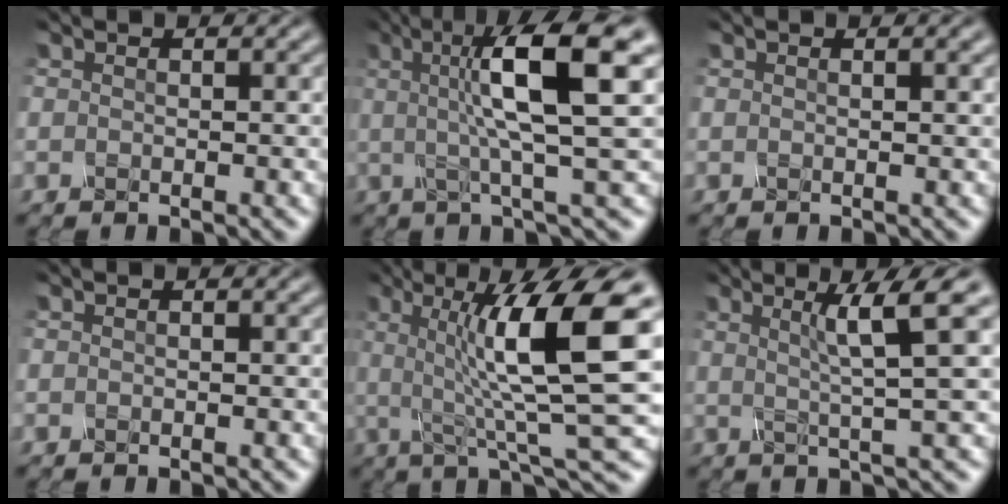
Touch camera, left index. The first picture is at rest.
{"total": 9.6, "force": [2.1, 1.8, 9.2], "torque": [-0.122, 0.009, 0.031]}
{"total": 1.3, "force": [0.6, 0.4, 1.1], "torque": [-0.011, 0.005, 0.003]}
{"total": 0.0}
{"total": 11.6, "force": [1.8, 2.3, 11.2], "torque": [-0.168, 0.006, 0.033]}
{"total": 5.8, "force": [1.9, 0.5, 5.5], "torque": [-0.087, 0.014, 0.032]}